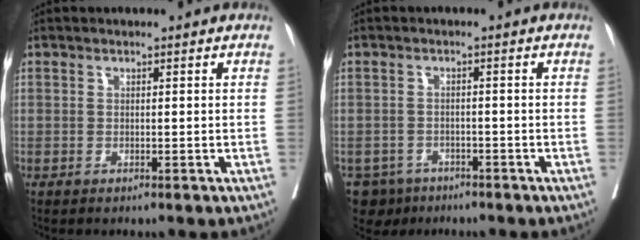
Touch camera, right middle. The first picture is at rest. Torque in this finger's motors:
{"motor_torque": [-0.09, -0.09, -0.01, 0.01]}